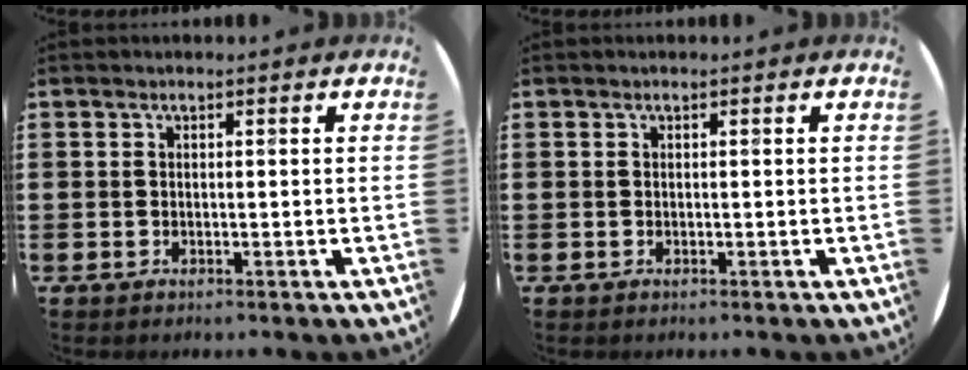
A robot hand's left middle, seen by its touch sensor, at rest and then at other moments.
{"total": 0.0}